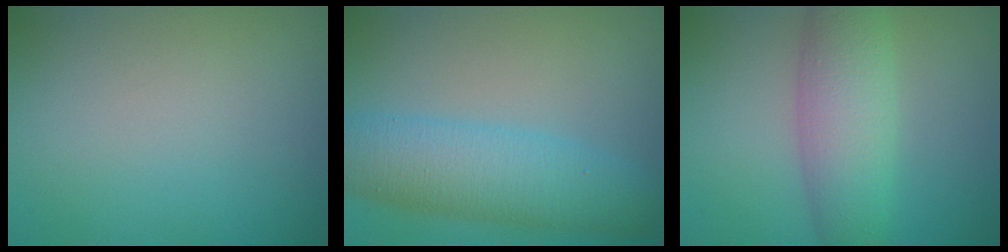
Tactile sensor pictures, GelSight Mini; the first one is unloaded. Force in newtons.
{"total": 6.5, "press": 6.5, "slide": 0.1}
{"total": 5.3, "press": 5.3, "slide": 0.0}